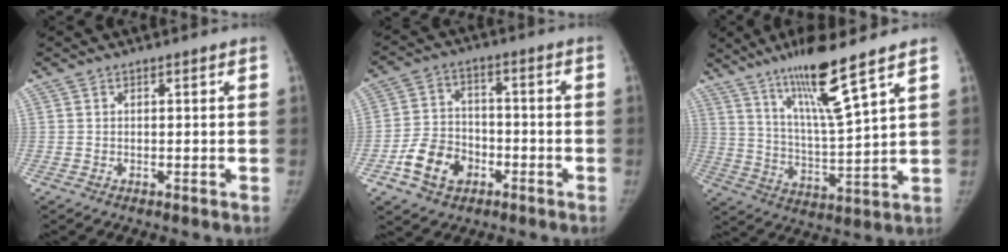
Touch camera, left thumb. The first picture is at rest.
{"total": 10.0, "force": [-4.4, 7.5, 5.0], "torque": [-0.069, 0.023, -0.078]}
{"total": 14.0, "force": [9.2, 0.7, 10.5], "torque": [-0.185, -0.062, 0.173]}